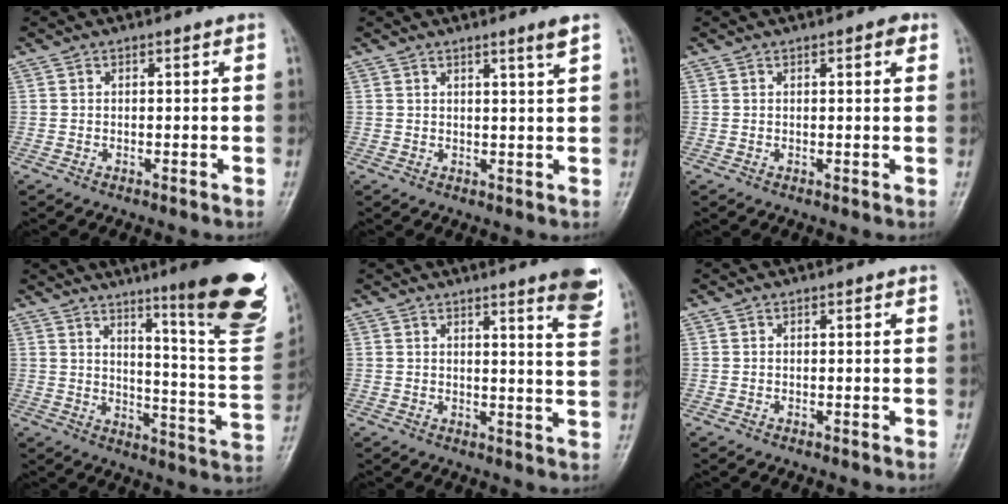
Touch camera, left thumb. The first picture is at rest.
{"total": 2.7, "force": [1.7, -0.5, 2.0], "torque": [-0.031, -0.015, 0.030]}
{"total": 2.0, "force": [1.0, 0.7, 1.6], "torque": [-0.018, -0.001, 0.010]}
{"total": 22.0, "force": [13.3, 2.8, 17.2], "torque": [-0.197, -0.080, 0.184]}
{"total": 7.8, "force": [4.8, 0.6, 6.0], "torque": [-0.066, -0.030, 0.055]}
{"total": 0.0}